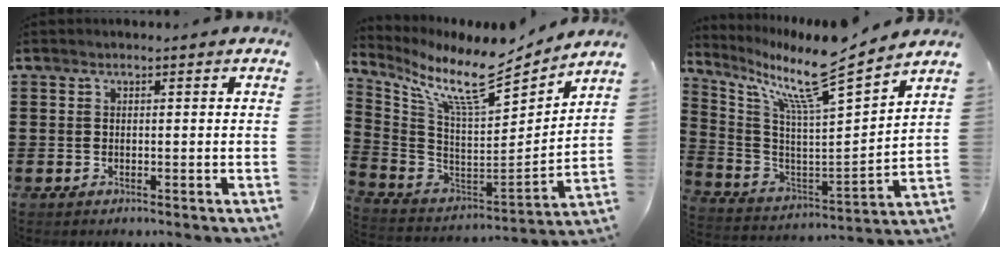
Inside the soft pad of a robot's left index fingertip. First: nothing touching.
{"total": 11.6, "force": [9.0, 1.6, 7.1], "torque": [-0.173, -0.064, 0.151]}
{"total": 11.1, "force": [9.0, 0.3, 6.5], "torque": [-0.162, -0.065, 0.141]}